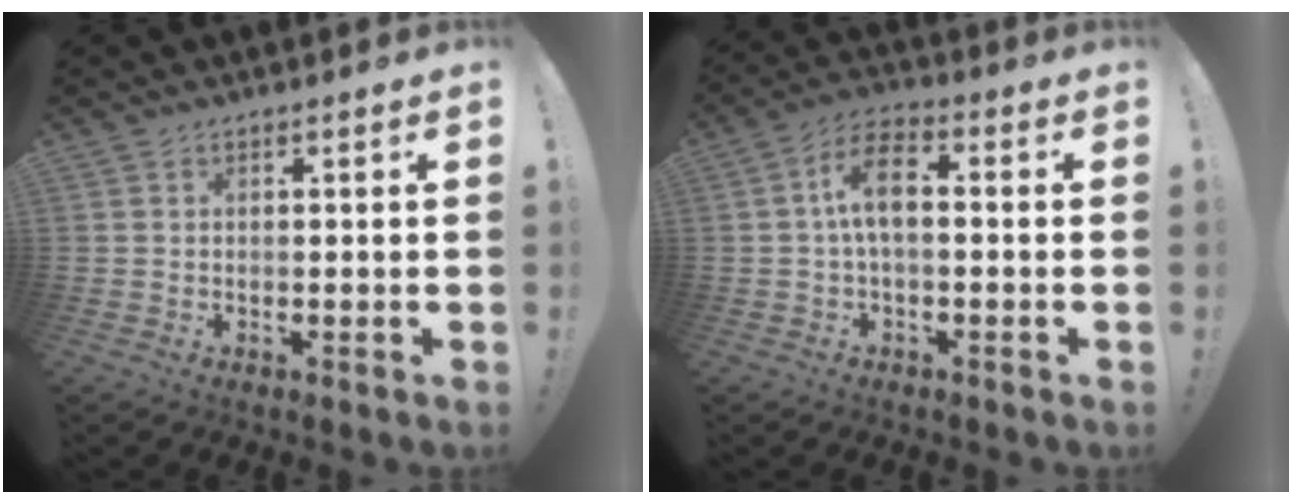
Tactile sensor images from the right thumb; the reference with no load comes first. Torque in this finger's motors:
{"motor_torque": [0.04, 0.58, 0.64, -0.54, 0.02]}